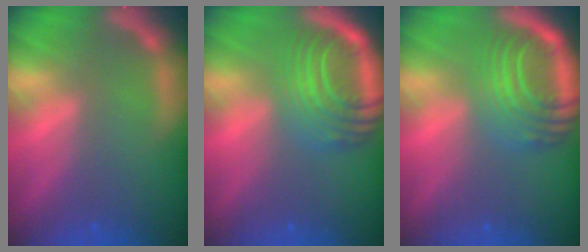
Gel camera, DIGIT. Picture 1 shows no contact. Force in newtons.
{"total": 10.1}
{"total": 10.1}